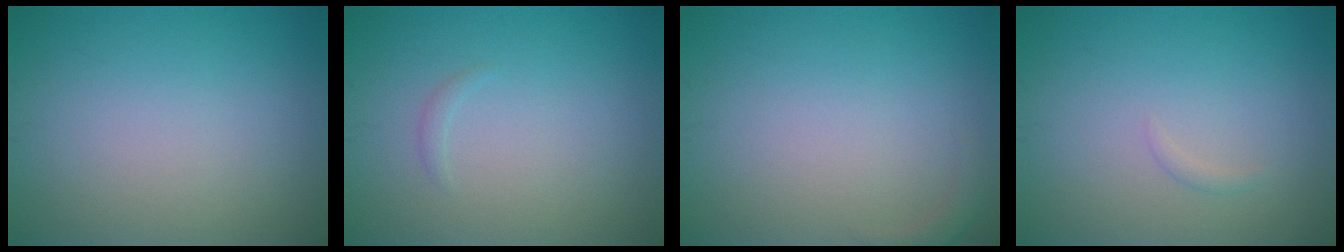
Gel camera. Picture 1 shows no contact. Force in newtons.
{"total": 0.6, "press": 0.5, "slide": 0.1}
{"total": 1.0, "press": 1.0, "slide": 0.2}
{"total": 0.5, "press": 0.5, "slide": 0.0}